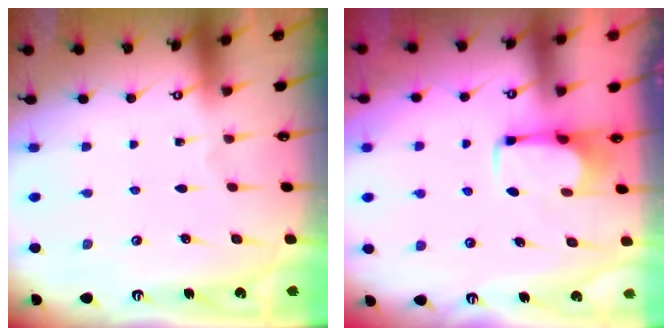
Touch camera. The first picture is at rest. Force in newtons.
{"total": 2.8, "press": 2.8, "slide": 0.5}